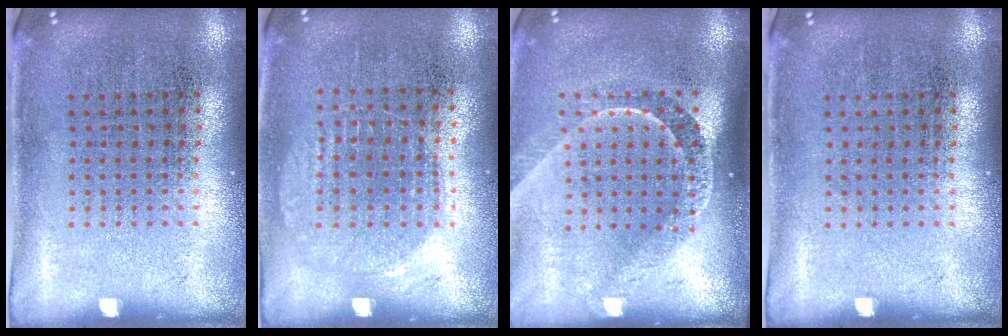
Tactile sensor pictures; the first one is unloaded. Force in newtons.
{"total": 1.0, "press": 0.9, "slide": 0.3}
{"total": 2.1, "press": 1.5, "slide": 1.5}
{"total": 0.0}